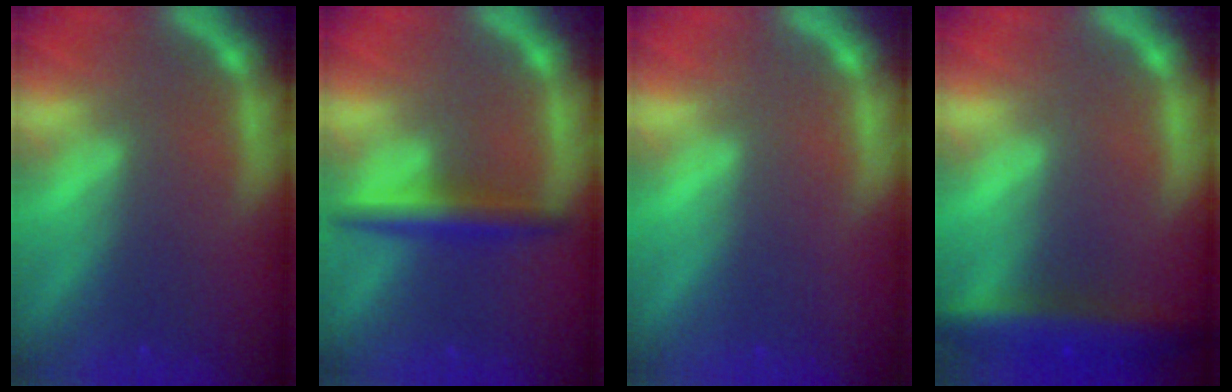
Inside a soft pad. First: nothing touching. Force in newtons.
{"total": 3.5}
{"total": 0.0}
{"total": 6.0}